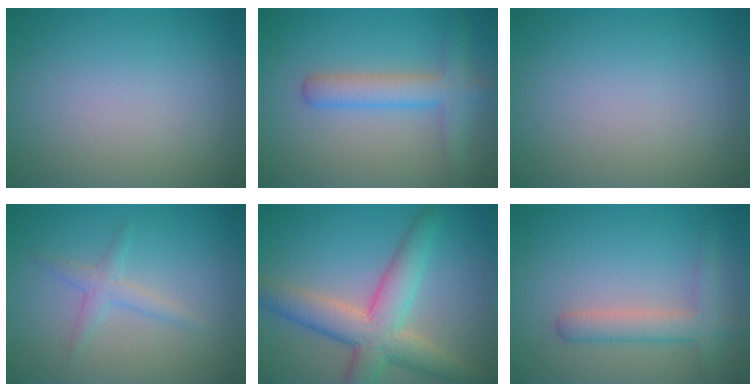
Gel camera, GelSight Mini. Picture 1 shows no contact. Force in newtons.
{"total": 3.7, "press": 3.7, "slide": 0.2}
{"total": 0.0}
{"total": 1.8, "press": 1.8, "slide": 0.1}
{"total": 6.9, "press": 6.9, "slide": 0.4}
{"total": 3.0, "press": 3.0, "slide": 0.2}